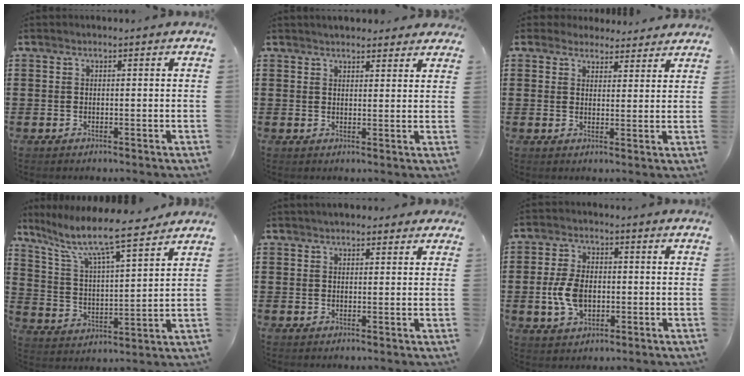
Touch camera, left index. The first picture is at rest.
{"total": 2.7, "force": [2.6, 0.8, 0.2], "torque": [-0.002, -0.005, 0.048]}
{"total": 3.6, "force": [3.4, 1.3, 0.2], "torque": [-0.009, -0.007, 0.064]}
{"total": 7.8, "force": [6.5, 0.5, 4.2], "torque": [-0.108, -0.043, 0.104]}
{"total": 2.3, "force": [1.9, 1.1, 0.6], "torque": [-0.009, 0.004, 0.034]}
{"total": 6.7, "force": [-0.8, 4.2, 5.2], "torque": [-0.130, -0.001, -0.022]}